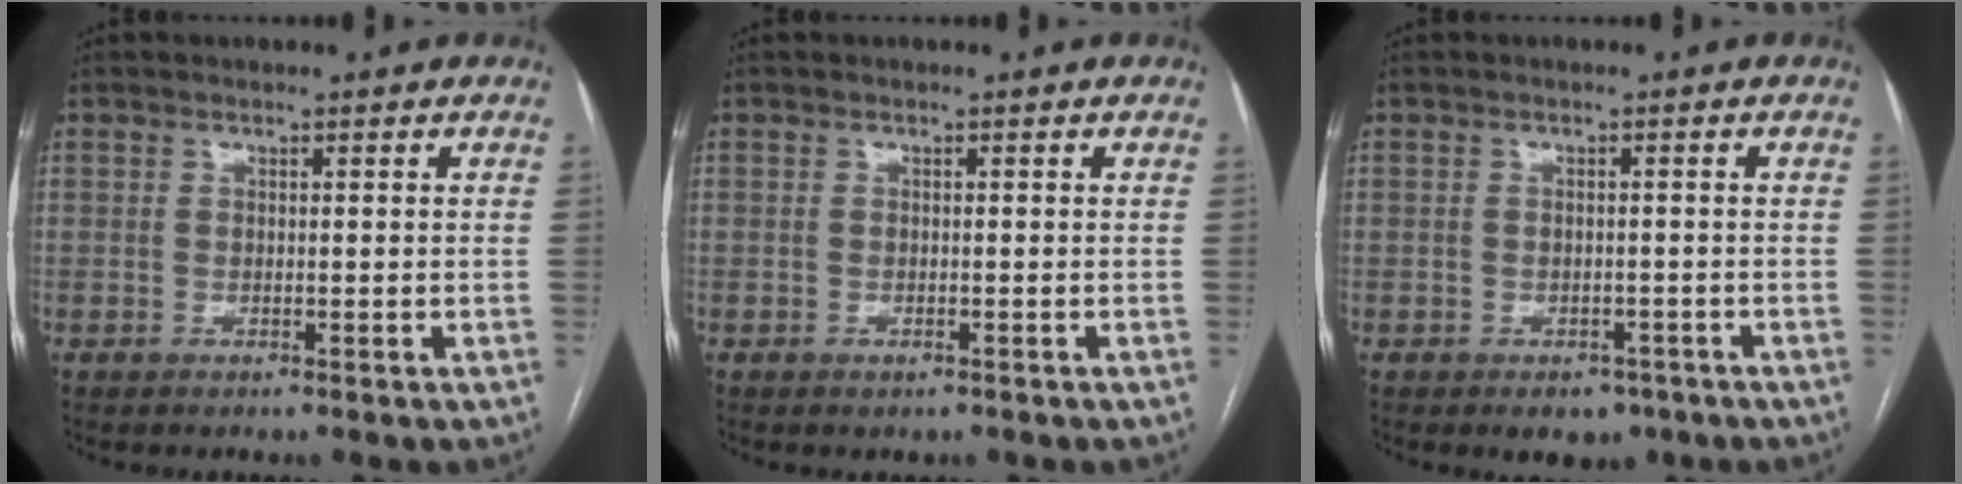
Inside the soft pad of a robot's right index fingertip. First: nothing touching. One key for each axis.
{"total": 0.6, "fx": -0.4, "fy": 0.3, "fz": 0.3, "tx": -0.006, "ty": 0.000, "tz": -0.001}
{"total": 3.6, "fx": -2.4, "fy": 2.3, "fz": 1.4, "tx": -0.007, "ty": 0.004, "tz": -0.024}